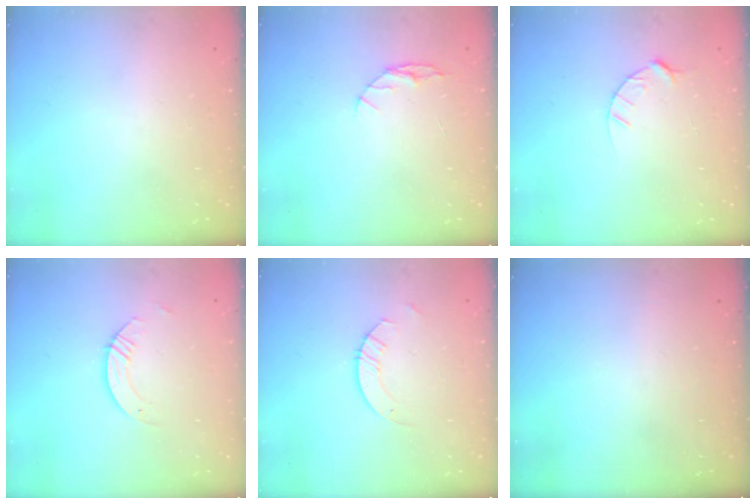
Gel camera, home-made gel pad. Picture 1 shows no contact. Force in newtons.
{"total": 4.9, "press": 4.8, "slide": 0.6}
{"total": 3.8, "press": 3.8, "slide": 0.4}
{"total": 3.7, "press": 3.7, "slide": 0.2}
{"total": 3.2, "press": 3.2, "slide": 0.3}
{"total": 0.0}